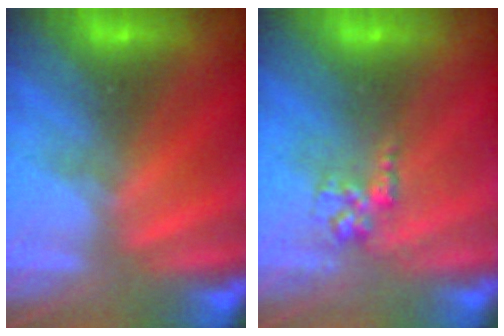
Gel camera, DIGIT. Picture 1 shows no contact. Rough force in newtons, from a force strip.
{"total": 2.8}